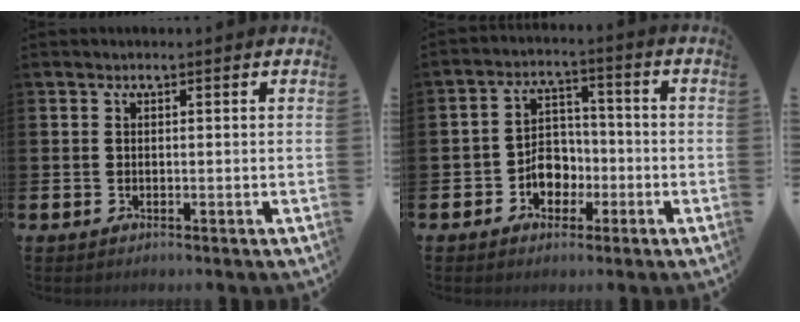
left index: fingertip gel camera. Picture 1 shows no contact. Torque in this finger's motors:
{"motor_torque": [0.22, 0.23, 0.18, 0.02]}